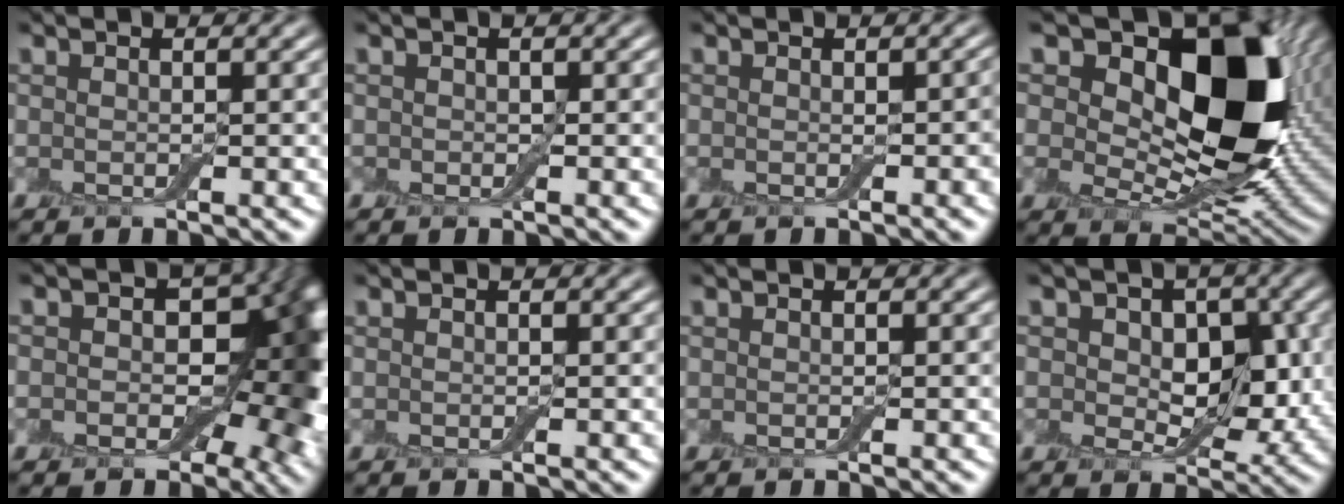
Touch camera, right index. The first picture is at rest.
{"total": 0.5, "force": [-0.1, 0.5, 0.1], "torque": [-0.002, 0.001, -0.007]}
{"total": 1.3, "force": [-0.2, 0.7, 1.0], "torque": [-0.011, 0.000, -0.002]}
{"total": 16.9, "force": [7.6, 9.3, 11.9], "torque": [-0.177, 0.031, 0.115]}
{"total": 11.7, "force": [0.7, 8.2, 8.2], "torque": [-0.048, -0.003, 0.004]}
{"total": 0.0}
{"total": 0.0}
{"total": 5.7, "force": [0.9, 4.1, 3.8], "torque": [-0.052, -0.005, 0.006]}